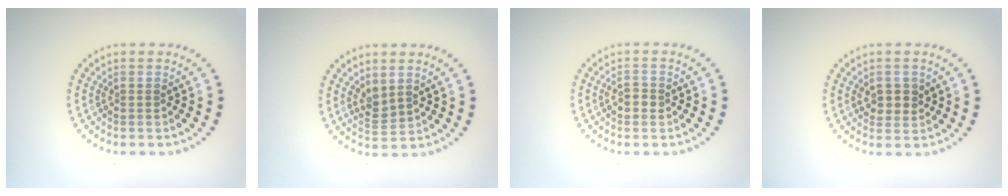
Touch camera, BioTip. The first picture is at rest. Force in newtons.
{"total": 1.7, "press": 1.5, "slide": 0.8}
{"total": 1.2, "press": 1.2, "slide": 0.1}
{"total": 2.0, "press": 1.9, "slide": 0.6}